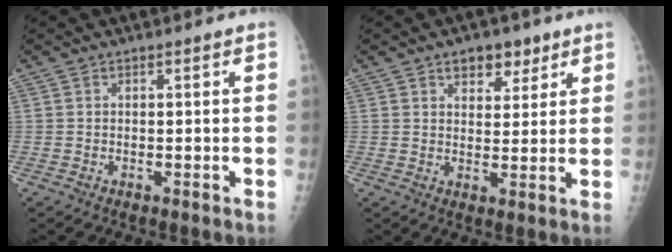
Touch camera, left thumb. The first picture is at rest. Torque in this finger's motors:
{"motor_torque": [0.13, 0.15, 0.26, -0.16, 0.01]}